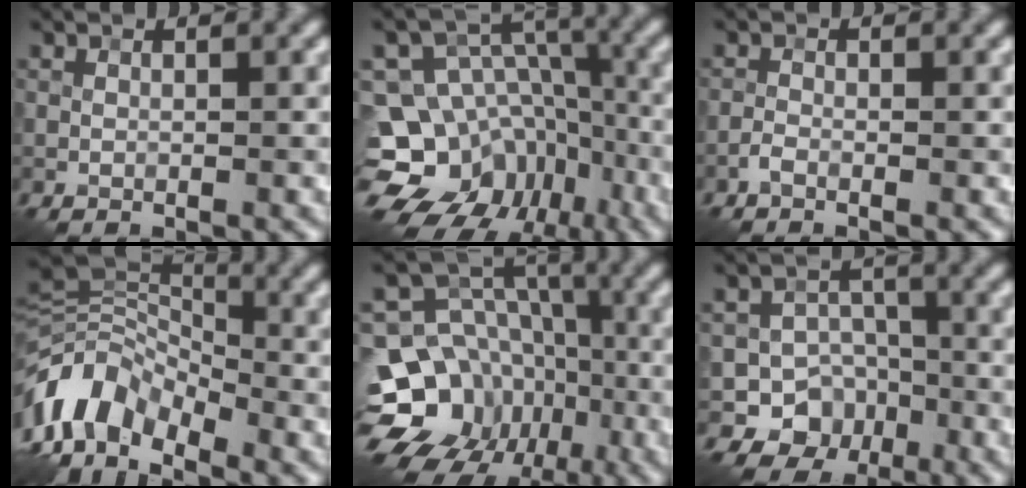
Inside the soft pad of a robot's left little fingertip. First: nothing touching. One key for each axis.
{"total": 15.9, "fx": -8.8, "fy": 12.2, "fz": 5.3, "tx": -0.097, "ty": -0.015, "tz": -0.129}
{"total": 0.8, "fx": -0.7, "fy": 0.0, "fz": 0.5, "tx": -0.015, "ty": 0.002, "tz": -0.017}
{"total": 8.1, "fx": -4.1, "fy": 5.0, "fz": 4.9, "tx": -0.095, "ty": 0.006, "tz": -0.092}
{"total": 18.4, "fx": -8.9, "fy": 15.0, "fz": 5.9, "tx": -0.114, "ty": -0.034, "tz": -0.138}
{"total": 7.2, "fx": -3.2, "fy": 6.2, "fz": 1.8, "tx": 0.003, "ty": -0.005, "tz": -0.073}